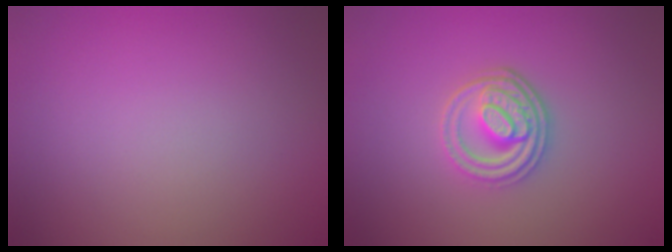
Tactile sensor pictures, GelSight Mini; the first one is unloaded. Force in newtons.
{"total": 3.6, "press": 3.1, "slide": 1.9}